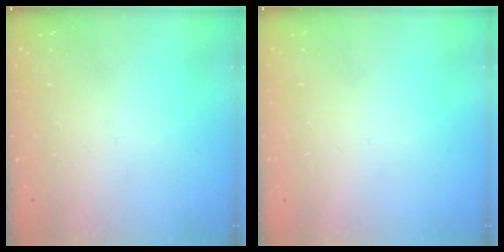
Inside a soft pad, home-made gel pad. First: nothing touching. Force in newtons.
{"total": 0.0}